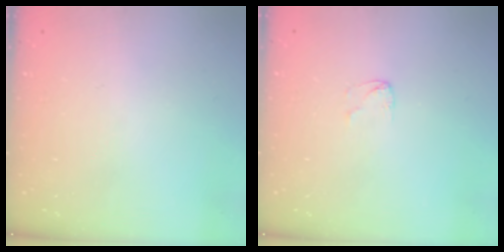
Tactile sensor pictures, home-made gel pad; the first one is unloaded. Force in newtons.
{"total": 2.9, "press": 2.9, "slide": 0.2}